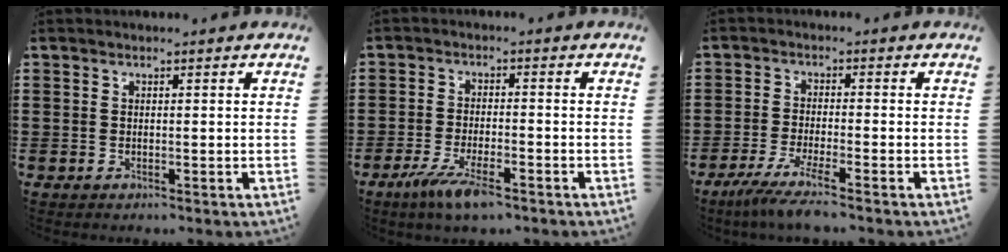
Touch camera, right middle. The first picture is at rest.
{"total": 6.5, "force": [-4.0, 1.3, 4.9], "torque": [-0.109, -0.016, -0.076]}
{"total": 4.5, "force": [-3.4, -0.1, 3.0], "torque": [-0.071, -0.019, -0.068]}